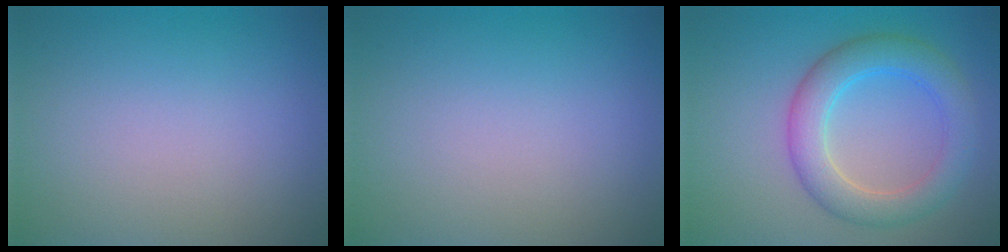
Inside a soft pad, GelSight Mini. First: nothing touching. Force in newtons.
{"total": 0.0}
{"total": 5.2, "press": 5.2, "slide": 0.1}